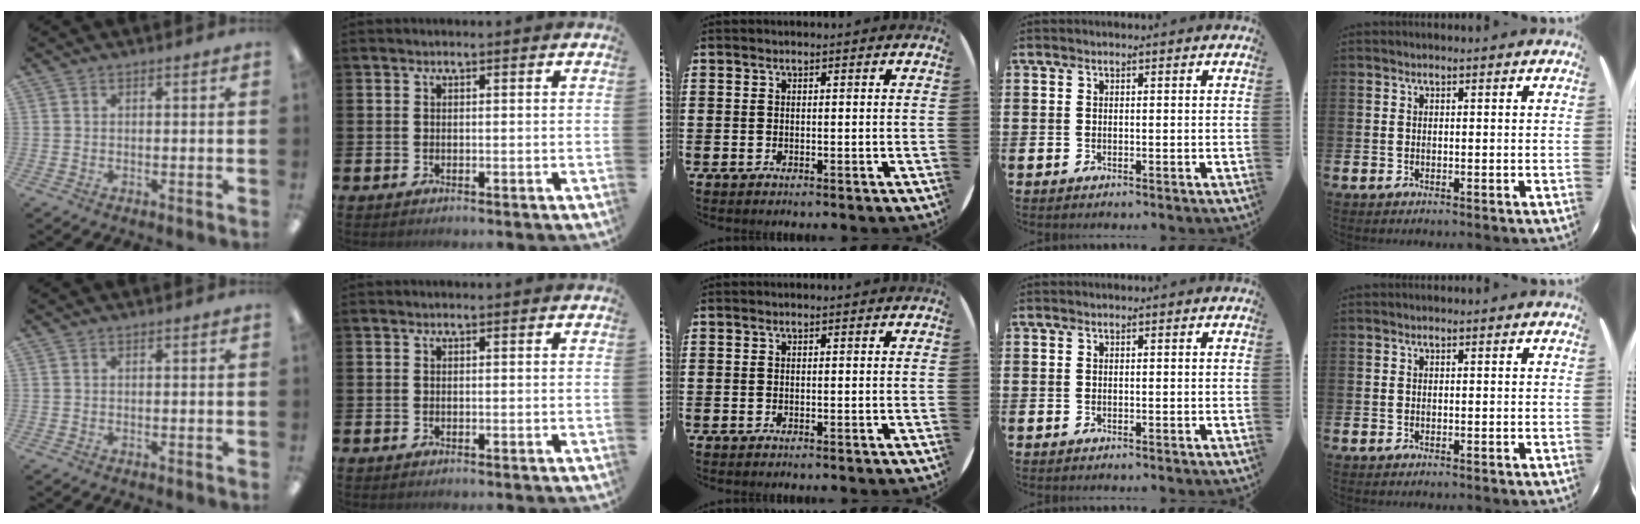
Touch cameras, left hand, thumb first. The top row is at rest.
{}